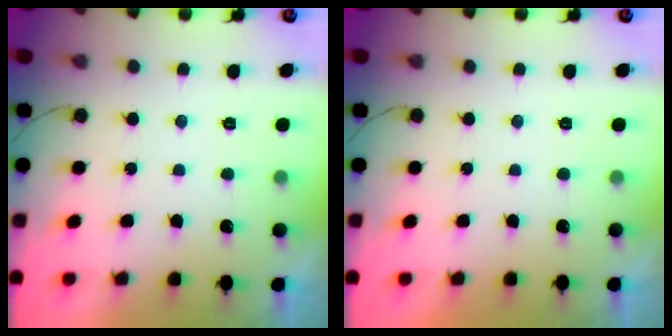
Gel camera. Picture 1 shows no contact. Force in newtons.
{"total": 1.7, "press": 1.7, "slide": 0.1}